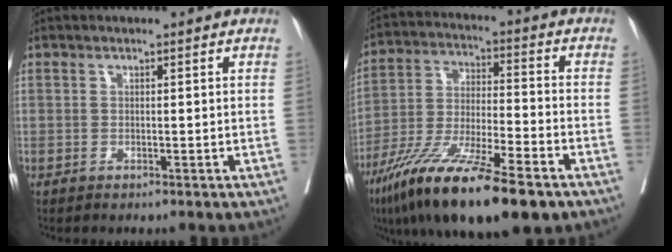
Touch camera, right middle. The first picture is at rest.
{"total": 19.4, "force": [-12.6, 2.8, 14.5], "torque": [-0.256, -0.044, -0.223]}